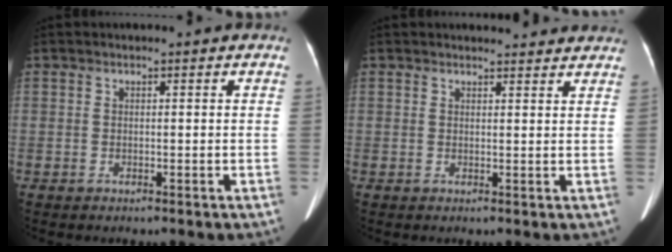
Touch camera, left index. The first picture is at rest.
{"total": 5.9, "force": [5.6, 1.1, 1.2], "torque": [-0.008, 0.006, 0.052]}